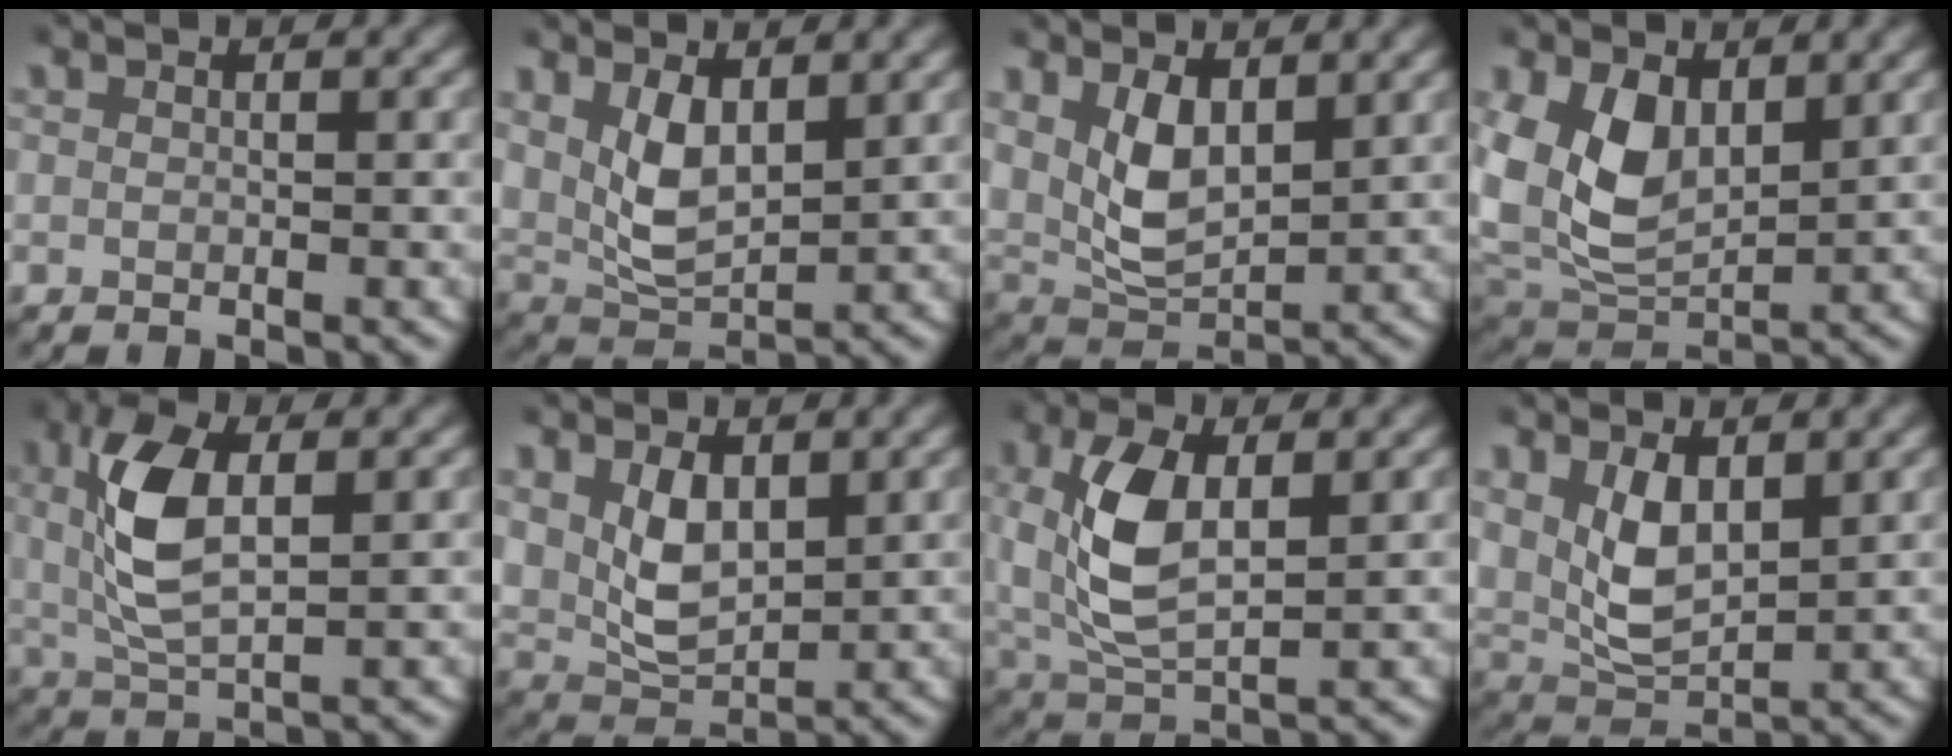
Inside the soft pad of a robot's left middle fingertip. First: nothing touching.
{"total": 5.2, "force": [2.3, 3.3, 3.3], "torque": [-0.079, -0.011, 0.046]}
{"total": 5.7, "force": [2.3, 3.8, 3.6], "torque": [-0.087, -0.013, 0.046]}
{"total": 8.2, "force": [1.7, 6.5, 4.6], "torque": [-0.127, -0.022, 0.042]}
{"total": 5.4, "force": [1.5, 2.0, 4.8], "torque": [-0.105, -0.001, 0.030]}
{"total": 4.9, "force": [2.0, 3.4, 2.9], "torque": [-0.074, -0.018, 0.044]}
{"total": 5.4, "force": [1.3, 2.7, 4.5], "torque": [-0.115, -0.008, 0.031]}
{"total": 5.7, "force": [2.3, 3.8, 3.6], "torque": [-0.088, -0.012, 0.046]}